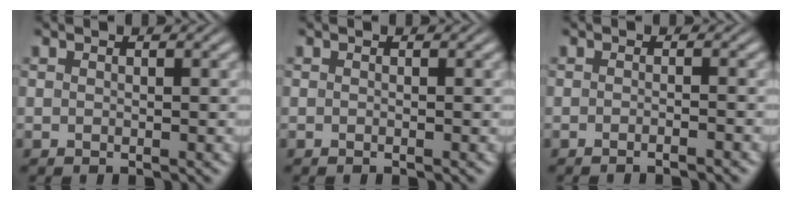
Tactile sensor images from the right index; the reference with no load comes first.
{"total": 0.0}
{"total": 1.4, "force": [-1.3, -0.1, 0.5], "torque": [-0.008, 0.005, -0.028]}